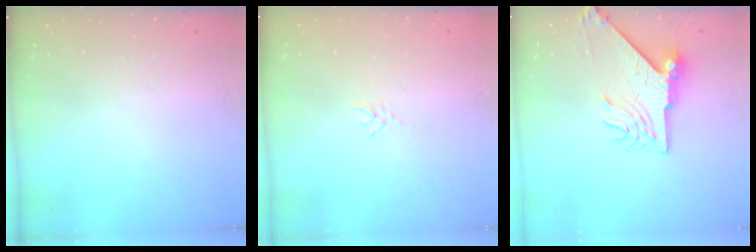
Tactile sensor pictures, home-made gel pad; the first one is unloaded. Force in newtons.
{"total": 2.4, "press": 2.4, "slide": 0.4}
{"total": 10.4, "press": 10.3, "slide": 1.3}